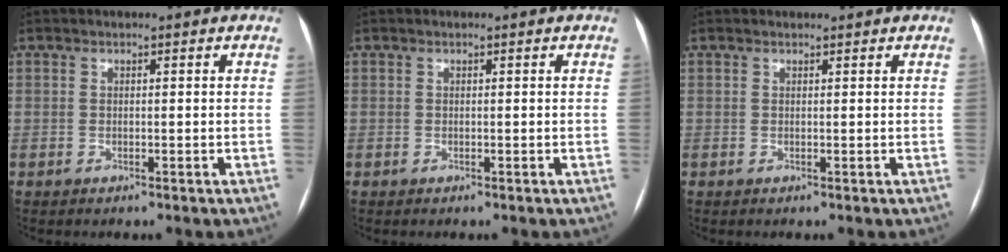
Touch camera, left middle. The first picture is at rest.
{"total": 0.0}
{"total": 1.1, "force": [1.0, 0.3, 0.1], "torque": [-0.010, 0.012, 0.017]}